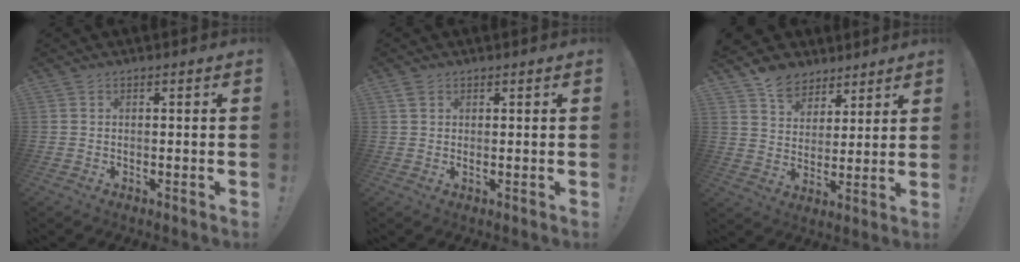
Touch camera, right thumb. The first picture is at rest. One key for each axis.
{"total": 1.4, "fx": 0.9, "fy": 0.8, "fz": 0.8, "tx": -0.005, "ty": -0.004, "tz": 0.014}
{"total": 9.3, "fx": 6.8, "fy": 6.0, "fz": 1.8, "tx": -0.031, "ty": -0.049, "tz": 0.135}